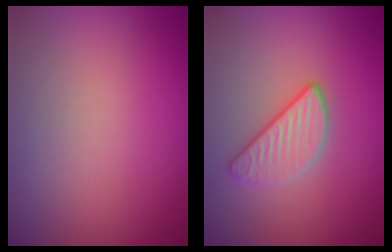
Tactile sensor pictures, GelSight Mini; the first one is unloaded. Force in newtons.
{"total": 2.8, "press": 2.7, "slide": 0.9}